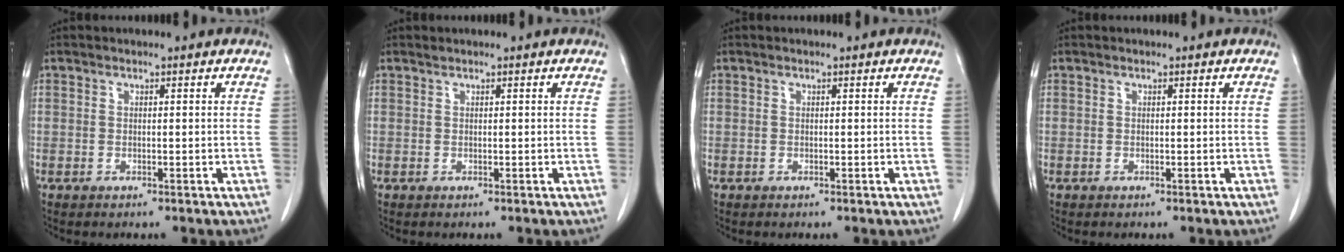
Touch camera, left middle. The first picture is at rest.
{"total": 0.0}
{"total": 0.0}
{"total": 0.0}